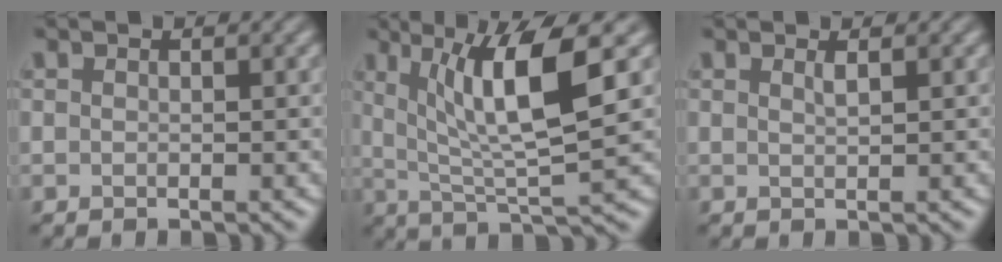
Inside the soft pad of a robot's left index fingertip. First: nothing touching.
{"total": 8.4, "force": [2.7, 1.6, 7.8], "torque": [-0.129, -0.004, 0.050]}
{"total": 0.7, "force": [0.5, 0.2, 0.5], "torque": [-0.005, 0.000, 0.009]}